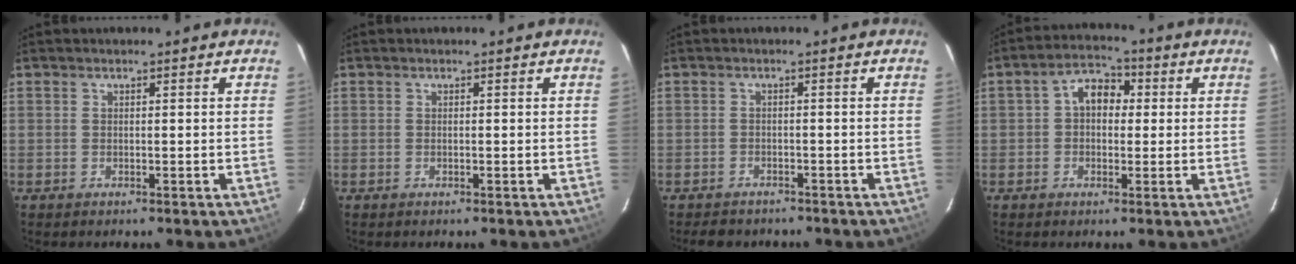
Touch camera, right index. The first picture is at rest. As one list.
[{"total": 0.0}, {"total": 5.3, "force": [-4.5, 2.4, 1.3], "torque": [-0.033, 0.000, -0.063]}, {"total": 6.1, "force": [0.5, 4.6, 4.0], "torque": [-0.072, 0.028, 0.006]}]